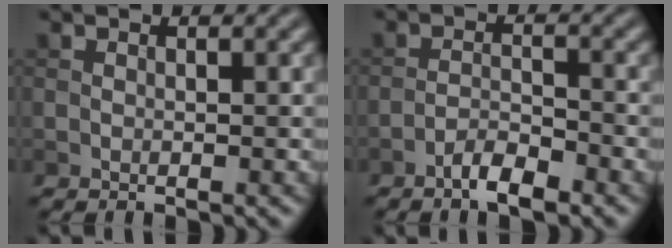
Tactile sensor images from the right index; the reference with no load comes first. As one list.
[{"total": 2.9, "force": [-2.1, 0.7, 1.8], "torque": [-0.032, 0.007, -0.042]}]